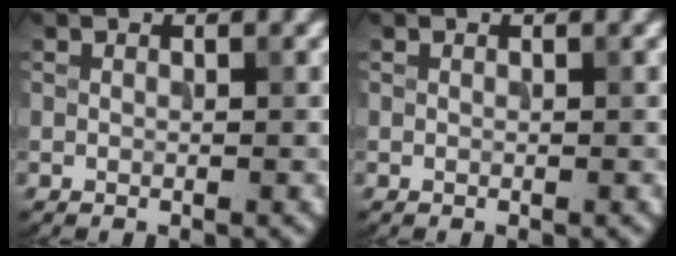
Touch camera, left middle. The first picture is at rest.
{"total": 0.0}